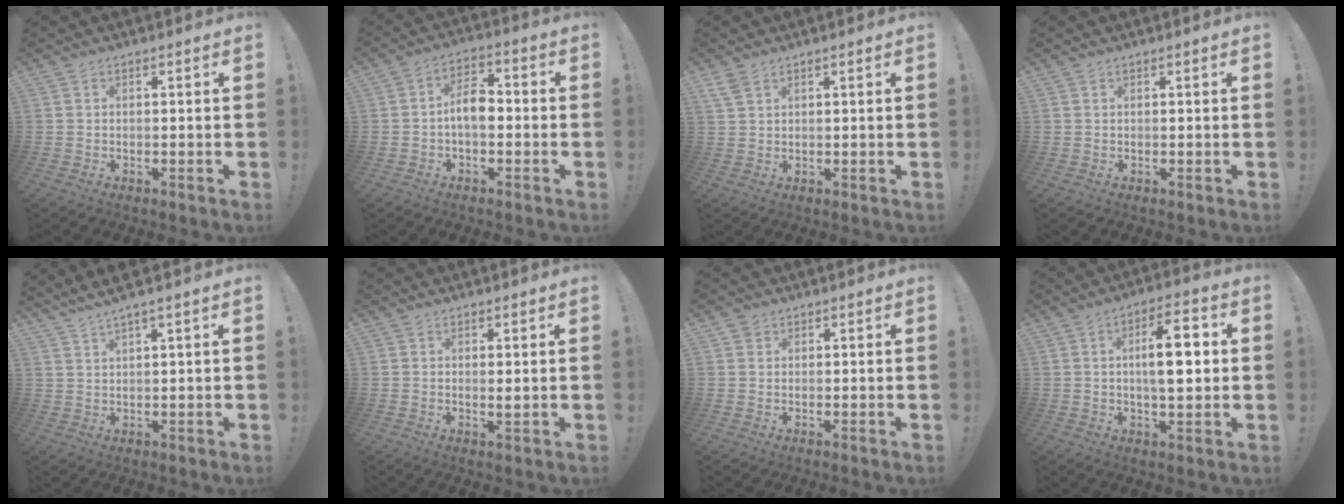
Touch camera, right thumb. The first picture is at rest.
{"total": 8.2, "force": [-1.2, 4.6, 6.6], "torque": [-0.120, 0.012, -0.022]}
{"total": 3.3, "force": [2.2, 1.6, 1.8], "torque": [-0.030, -0.009, 0.041]}
{"total": 0.0}
{"total": 4.1, "force": [2.9, -0.2, 3.0], "torque": [-0.058, -0.013, 0.052]}
{"total": 1.6, "force": [0.5, 0.3, 1.5], "torque": [-0.015, -0.008, 0.006]}
{"total": 1.6, "force": [1.1, 1.3, 0.1], "torque": [0.003, -0.003, 0.019]}
{"total": 11.6, "force": [1.0, 4.5, 10.7], "torque": [-0.166, 0.004, 0.011]}